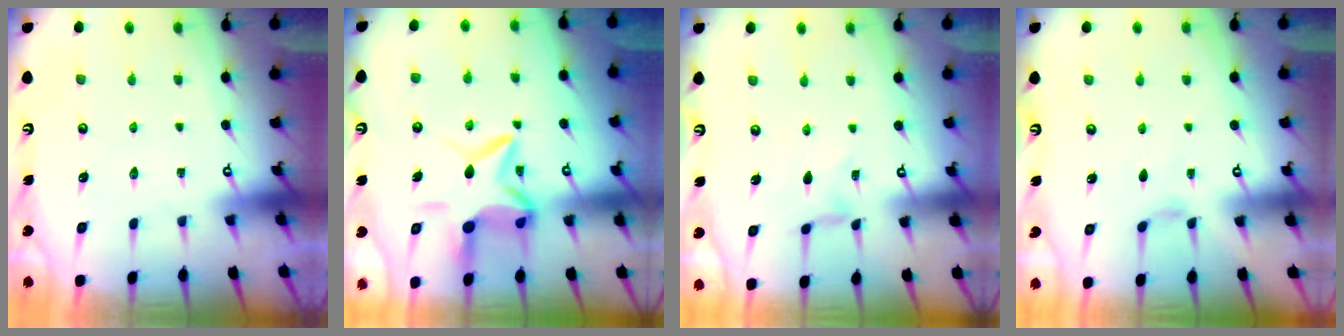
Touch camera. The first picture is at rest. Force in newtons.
{"total": 11.0, "press": 11.0, "slide": 1.0}
{"total": 0.7, "press": 0.6, "slide": 0.2}
{"total": 2.4, "press": 2.3, "slide": 0.5}